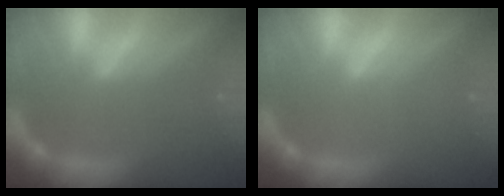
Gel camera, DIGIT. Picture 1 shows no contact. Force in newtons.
{"total": 0.9}